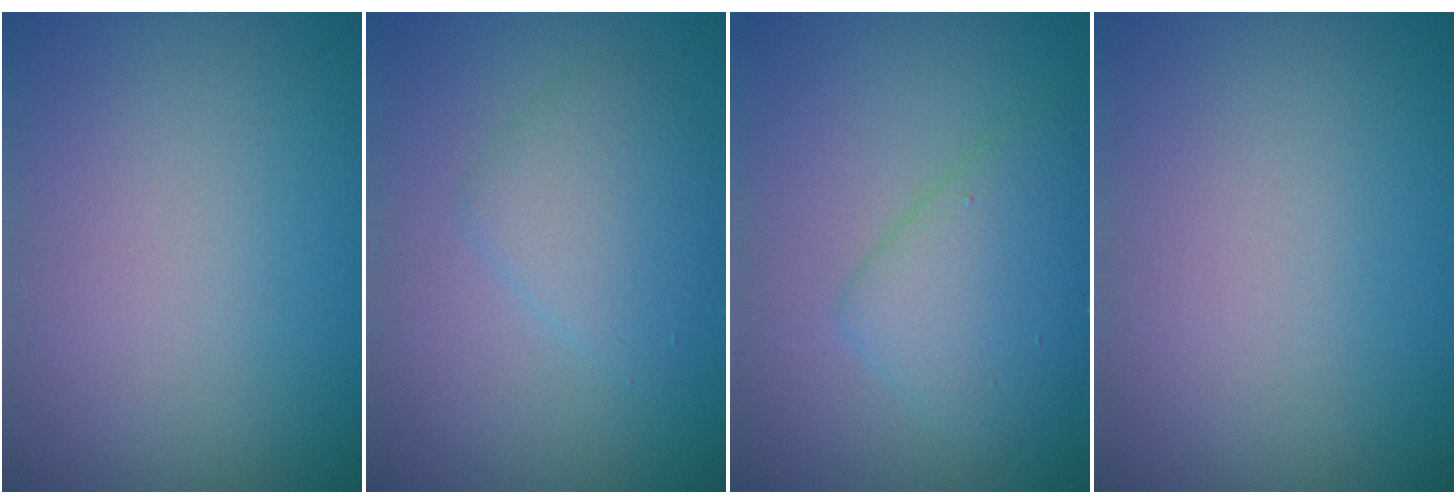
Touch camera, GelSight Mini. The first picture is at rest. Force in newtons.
{"total": 2.8, "press": 2.8, "slide": 0.1}
{"total": 3.8, "press": 3.8, "slide": 0.2}
{"total": 0.0}